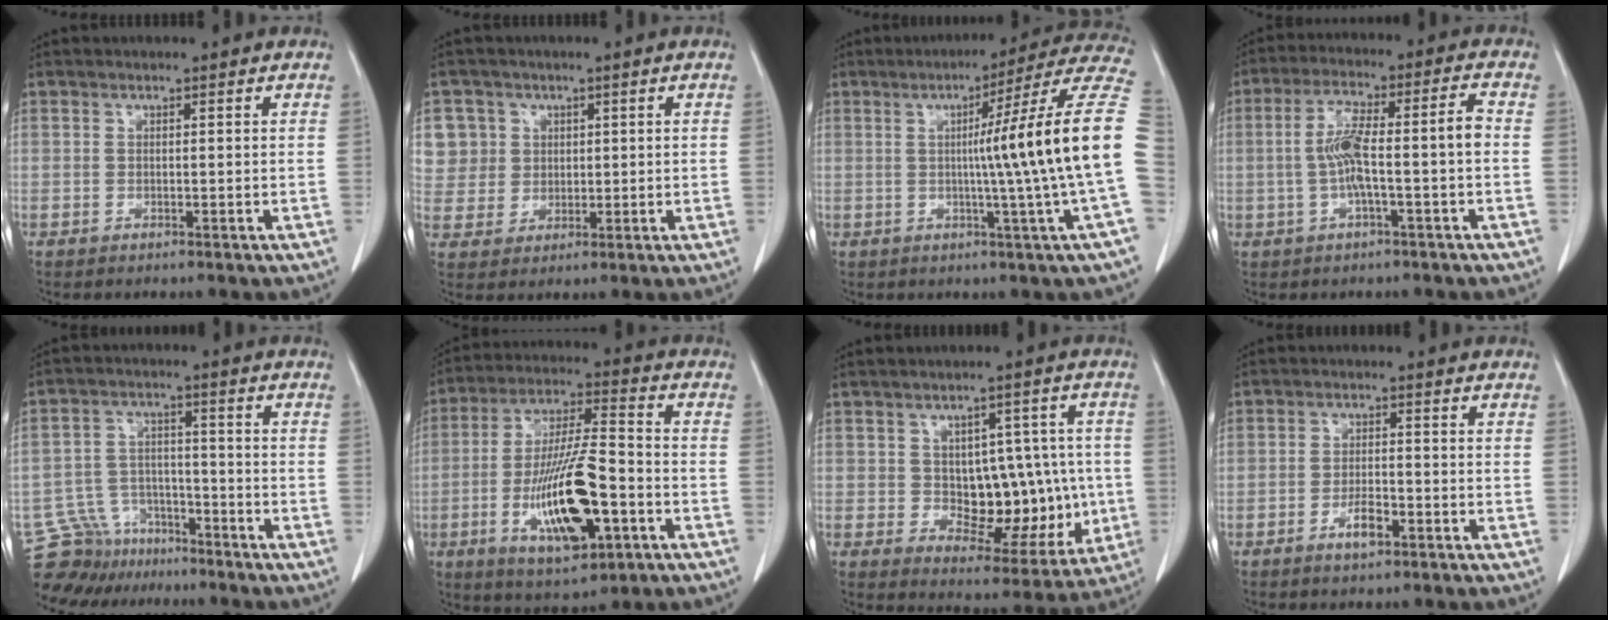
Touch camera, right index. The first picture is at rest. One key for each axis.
{"total": 7.3, "fx": 2.5, "fy": 6.9, "fz": 0.3, "tx": 0.002, "ty": 0.019, "tz": 0.057}
{"total": 17.3, "fx": -0.2, "fy": -3.3, "fz": 17.0, "tx": -0.202, "ty": 0.003, "tz": -0.015}
{"total": 9.2, "fx": -1.1, "fy": 1.0, "fz": 9.1, "tx": -0.174, "ty": 0.032, "tz": -0.020}
{"total": 9.6, "fx": -8.4, "fy": 4.7, "fz": 0.1, "tx": -0.010, "ty": 0.033, "tz": -0.143}
{"total": 16.4, "fx": -5.1, "fy": 4.1, "fz": 15.1, "tx": -0.288, "ty": -0.006, "tz": -0.081}
{"total": 13.1, "fx": -0.5, "fy": 7.4, "fz": 10.8, "tx": -0.128, "ty": 0.025, "tz": 0.016}
{"total": 3.3, "fx": -1.8, "fy": 1.0, "fz": 2.6, "tx": -0.046, "ty": 0.002, "tz": -0.032}